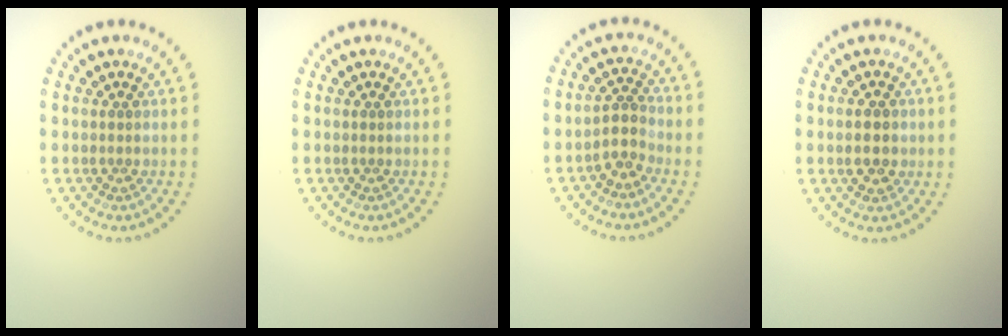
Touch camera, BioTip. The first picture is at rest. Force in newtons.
{"total": 0.0}
{"total": 2.2, "press": 1.7, "slide": 1.4}
{"total": 3.0, "press": 3.0, "slide": 0.2}